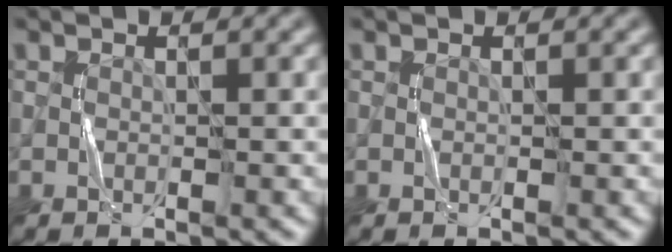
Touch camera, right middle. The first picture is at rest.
{"total": 0.0}